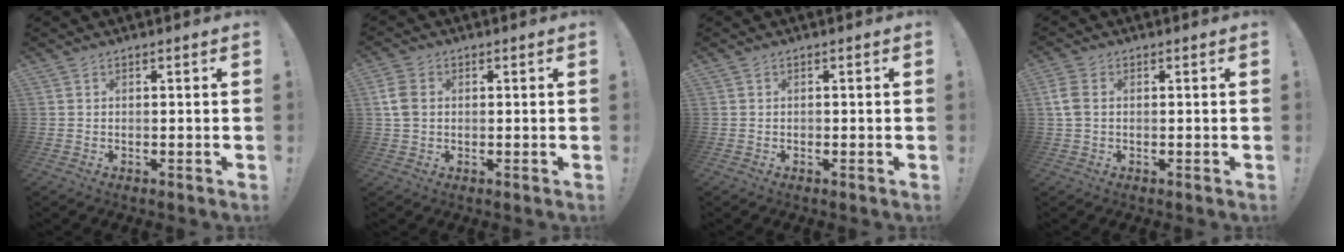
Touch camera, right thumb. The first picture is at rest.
{"total": 6.2, "force": [0.8, 4.6, 4.0], "torque": [-0.090, 0.006, 0.017]}
{"total": 0.5, "force": [-0.4, 0.3, 0.1], "torque": [-0.009, 0.005, -0.006]}
{"total": 5.0, "force": [1.0, 3.3, 3.7], "torque": [-0.093, 0.003, 0.017]}